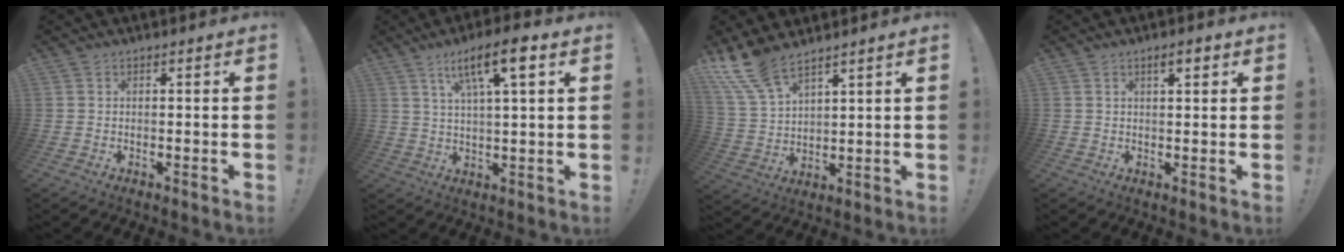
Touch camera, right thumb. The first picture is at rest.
{"total": 11.2, "force": [5.3, 2.2, 9.6], "torque": [-0.162, -0.010, 0.083]}
{"total": 9.7, "force": [8.0, 3.2, 4.5], "torque": [-0.103, -0.039, 0.157]}
{"total": 3.2, "force": [1.8, 0.9, 2.4], "torque": [-0.035, -0.002, 0.027]}